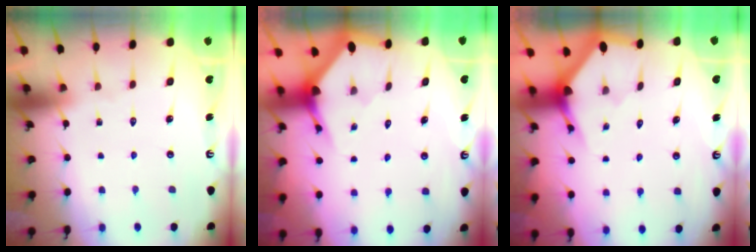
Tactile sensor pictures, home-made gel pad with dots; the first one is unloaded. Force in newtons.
{"total": 3.0, "press": 3.0, "slide": 0.1}
{"total": 2.9, "press": 2.9, "slide": 0.1}